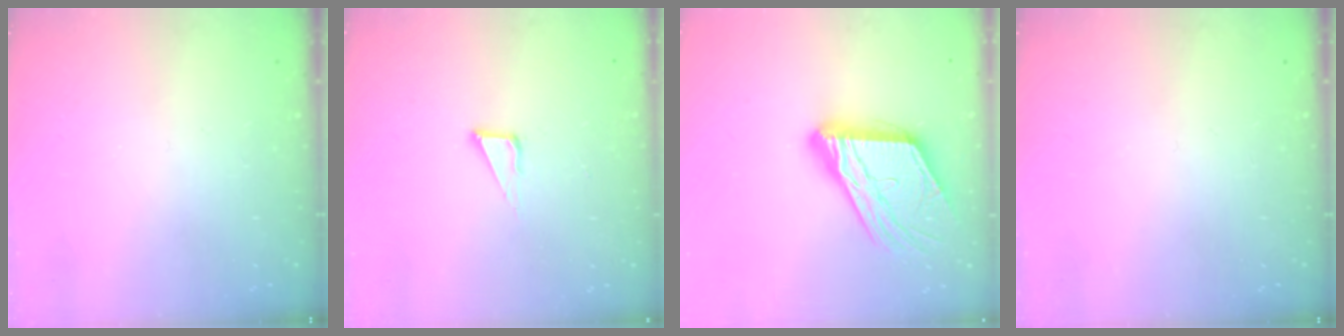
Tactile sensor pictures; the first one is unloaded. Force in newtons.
{"total": 4.8, "press": 4.8, "slide": 0.4}
{"total": 17.4, "press": 17.3, "slide": 1.9}
{"total": 0.0}